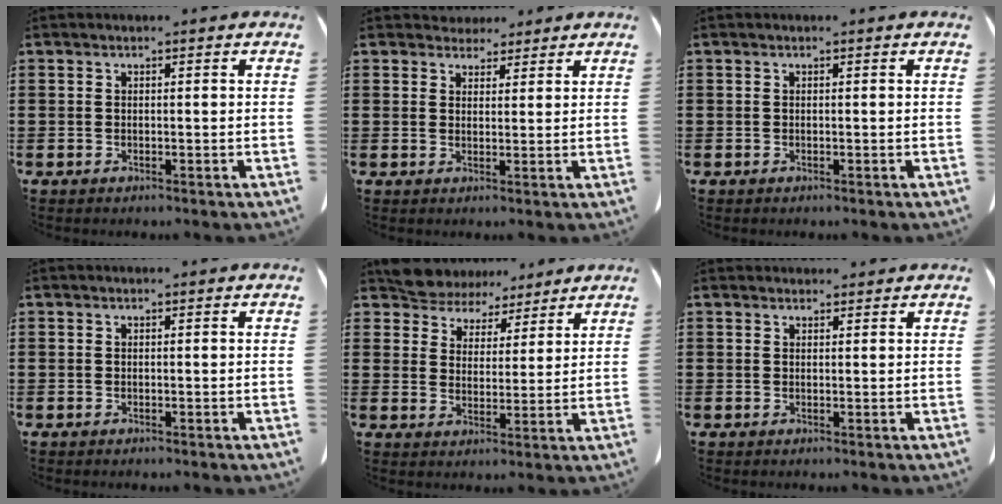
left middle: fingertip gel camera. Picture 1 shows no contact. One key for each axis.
{"total": 3.4, "fx": 3.0, "fy": 1.5, "fz": 0.5, "tx": -0.010, "ty": -0.004, "tz": 0.058}
{"total": 0.0}
{"total": 0.0}
{"total": 6.0, "fx": 5.6, "fy": 2.1, "fz": 0.1, "tx": -0.035, "ty": -0.025, "tz": 0.104}
{"total": 1.3, "fx": 1.2, "fy": 0.5, "fz": 0.1, "tx": 0.003, "ty": -0.003, "tz": 0.024}